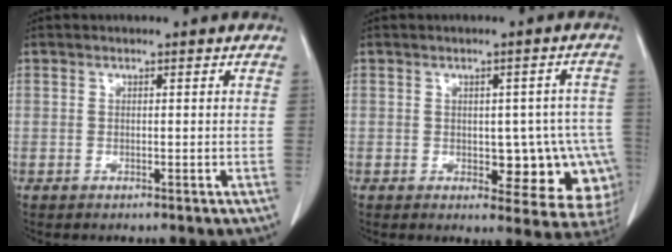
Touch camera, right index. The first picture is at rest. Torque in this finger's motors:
{"motor_torque": [0.44, 0.38, 0.17, 0.02]}